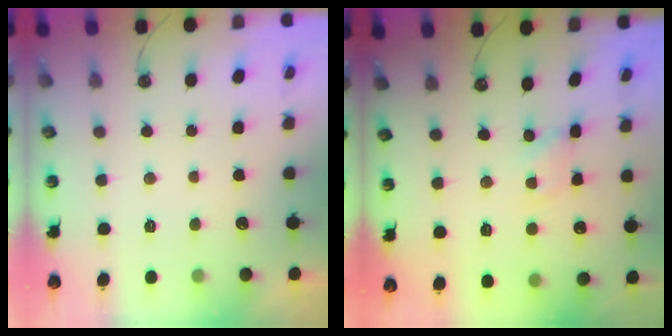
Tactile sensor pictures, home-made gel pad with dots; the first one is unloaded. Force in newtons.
{"total": 1.2, "press": 1.1, "slide": 0.2}